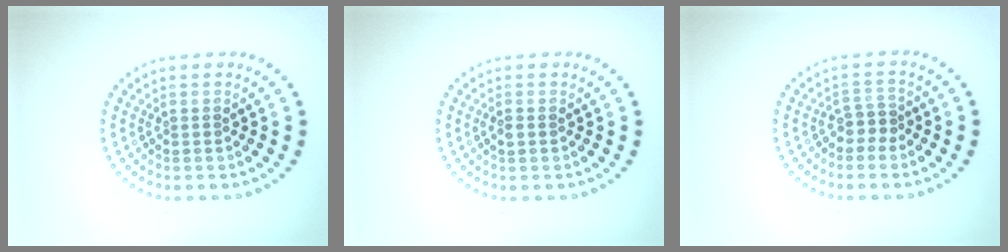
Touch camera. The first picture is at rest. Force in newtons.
{"total": 0.8, "press": 0.7, "slide": 0.3}
{"total": 1.6, "press": 1.2, "slide": 1.1}